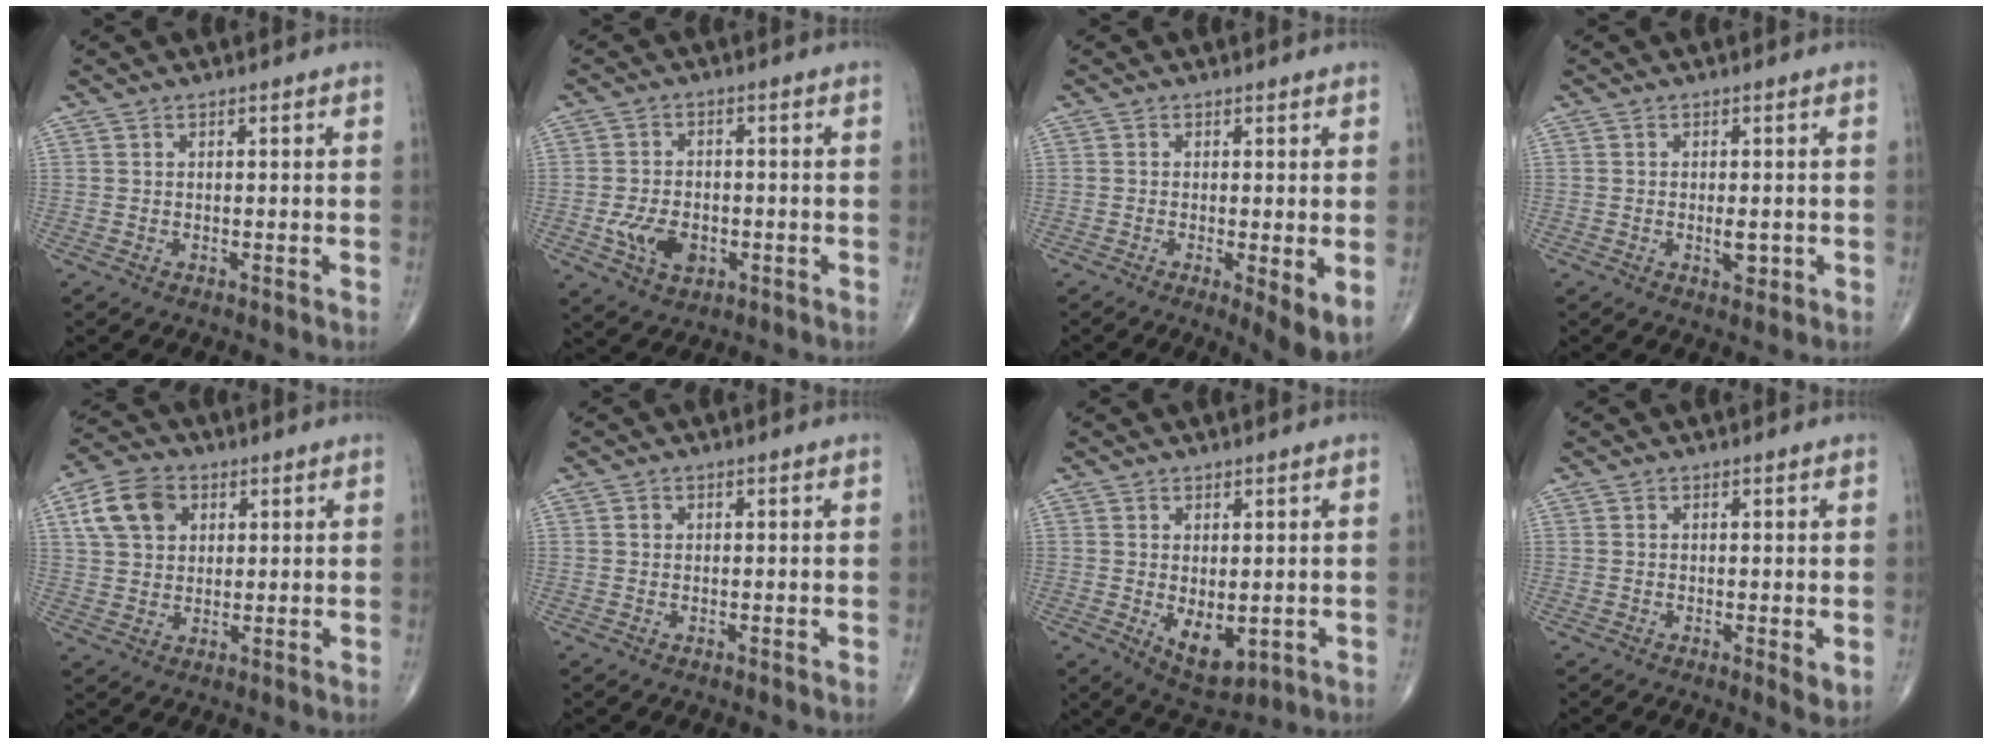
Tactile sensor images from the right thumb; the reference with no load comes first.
{"total": 7.3, "force": [-2.0, 4.8, 5.1], "torque": [-0.085, 0.003, -0.032]}
{"total": 5.9, "force": [-1.1, 1.4, 5.7], "torque": [-0.092, -0.020, -0.019]}
{"total": 2.6, "force": [-0.6, 1.2, 2.2], "torque": [-0.029, -0.002, -0.006]}
{"total": 9.5, "force": [3.3, 6.9, 5.5], "torque": [-0.087, 0.003, 0.057]}
{"total": 0.7, "force": [0.1, 0.6, 0.2], "torque": [0.000, 0.001, 0.001]}
{"total": 6.9, "force": [-1.0, 3.7, 5.7], "torque": [-0.075, -0.014, 0.001]}
{"total": 2.4, "force": [-0.1, 0.7, 2.3], "torque": [-0.036, -0.010, -0.005]}